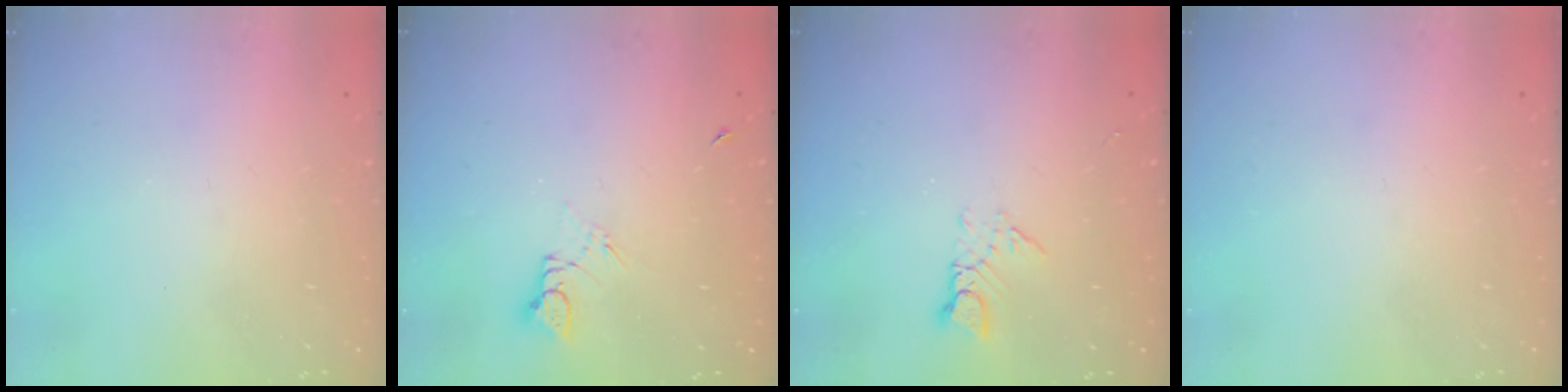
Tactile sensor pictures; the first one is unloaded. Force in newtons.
{"total": 1.5, "press": 1.5, "slide": 0.2}
{"total": 3.0, "press": 3.0, "slide": 0.3}
{"total": 0.0}